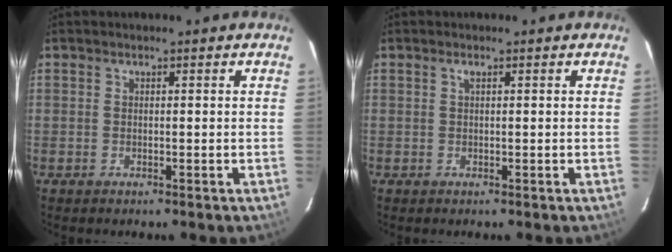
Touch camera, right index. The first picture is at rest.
{"total": 0.5, "force": [0.3, 0.0, 0.4], "torque": [-0.009, 0.004, 0.003]}